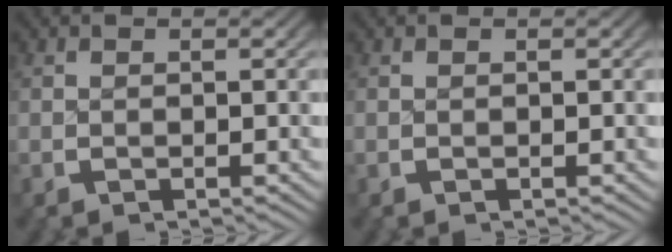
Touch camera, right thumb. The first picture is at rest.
{"total": 0.0}